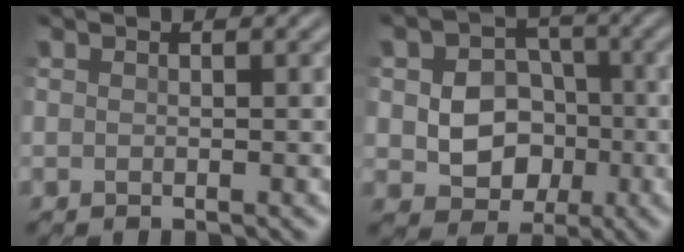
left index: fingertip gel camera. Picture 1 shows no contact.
{"total": 6.8, "force": [-1.1, 5.6, 3.8], "torque": [-0.053, -0.007, -0.029]}